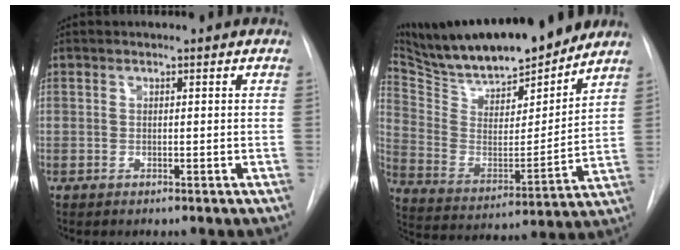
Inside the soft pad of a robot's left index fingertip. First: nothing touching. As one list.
[{"total": 22.1, "force": [19.4, 4.3, 9.7], "torque": [-0.175, -0.015, 0.317]}]